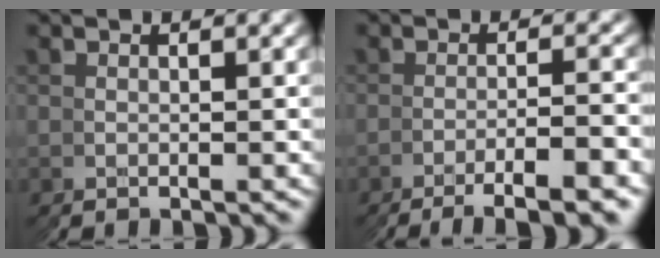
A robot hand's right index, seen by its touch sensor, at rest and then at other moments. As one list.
[{"total": 4.8, "force": [-3.8, -1.8, 2.4], "torque": [-0.033, 0.010, -0.068]}]